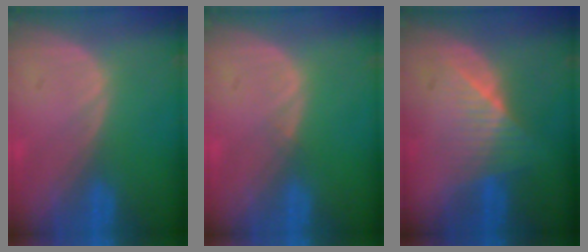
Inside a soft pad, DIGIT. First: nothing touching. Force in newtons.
{"total": 0.5, "press": 0.5, "slide": 0.1}
{"total": 6.1, "press": 5.7, "slide": 2.1}